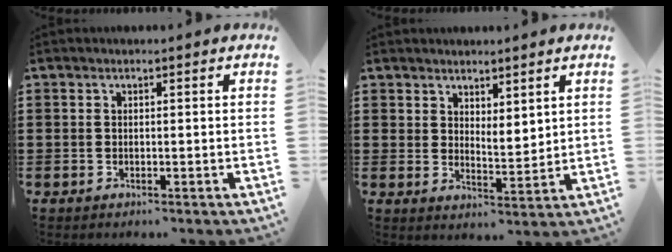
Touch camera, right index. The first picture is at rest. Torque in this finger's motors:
{"motor_torque": [0.35, 0.26, 0.08, 0.02]}